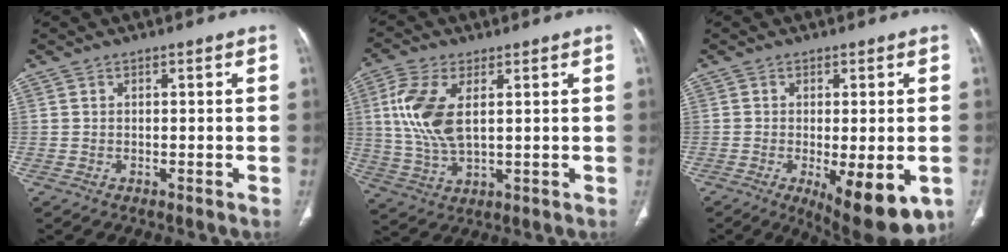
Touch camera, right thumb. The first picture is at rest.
{"total": 11.3, "force": [2.6, 5.5, 9.5], "torque": [-0.217, -0.006, 0.056]}
{"total": 13.0, "force": [-4.6, 4.5, 11.2], "torque": [-0.140, -0.014, -0.055]}